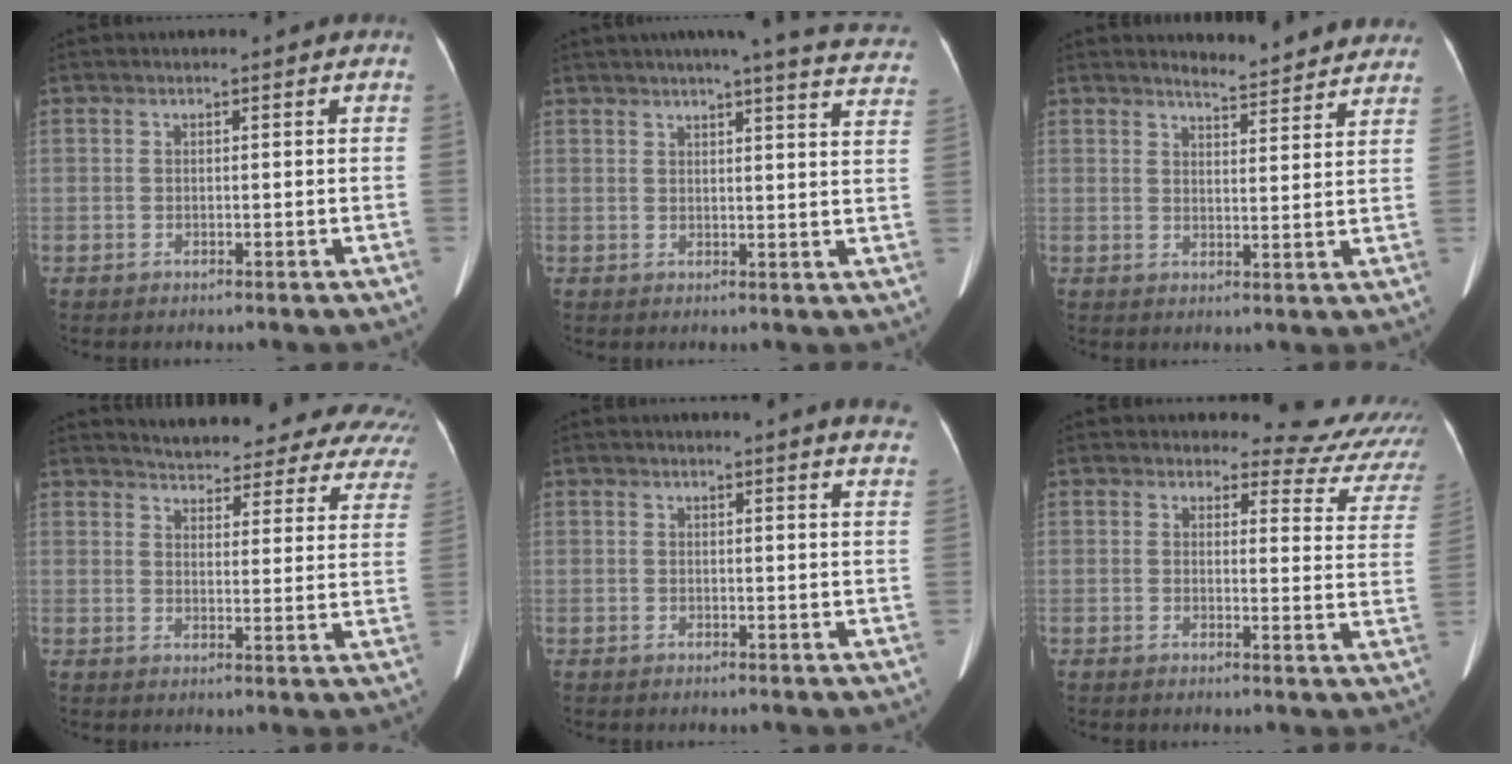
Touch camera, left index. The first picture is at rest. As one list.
[{"total": 20.0, "force": [17.9, 1.2, 8.7], "torque": [-0.111, -0.033, 0.193]}, {"total": 8.2, "force": [8.0, 1.0, 1.6], "torque": [-0.020, -0.006, 0.086]}, {"total": 22.3, "force": [20.1, 6.0, 7.4], "torque": [-0.084, -0.043, 0.215]}, {"total": 7.9, "force": [7.4, -0.2, 2.6], "torque": [-0.023, -0.036, 0.053]}, {"total": 10.9, "force": [10.5, 3.2, 0.1], "torque": [0.038, -0.059, 0.080]}]